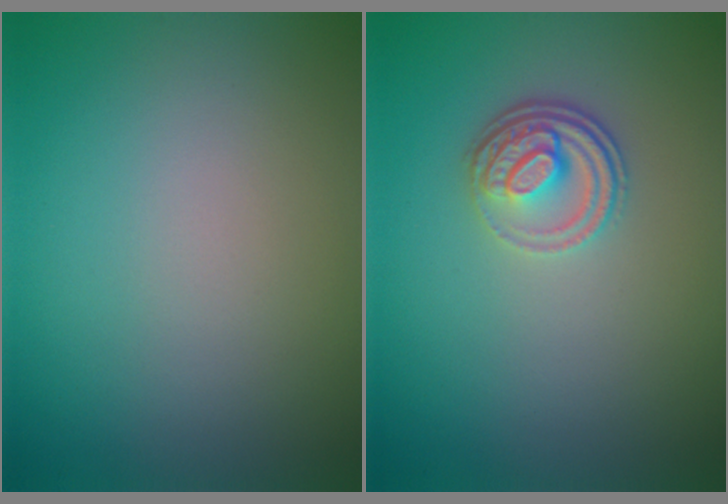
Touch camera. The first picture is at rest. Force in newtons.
{"total": 2.8, "press": 2.3, "slide": 1.7}